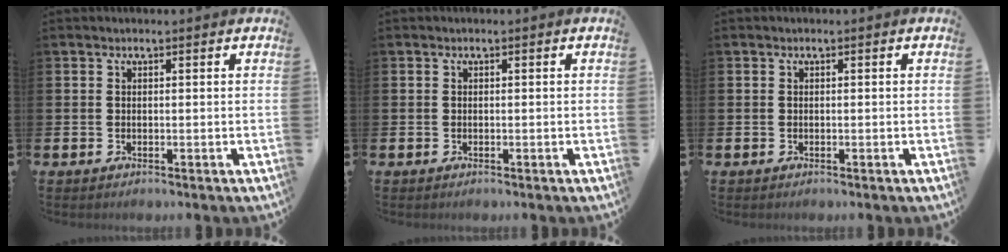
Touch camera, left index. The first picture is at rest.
{"total": 0.0}
{"total": 0.0}